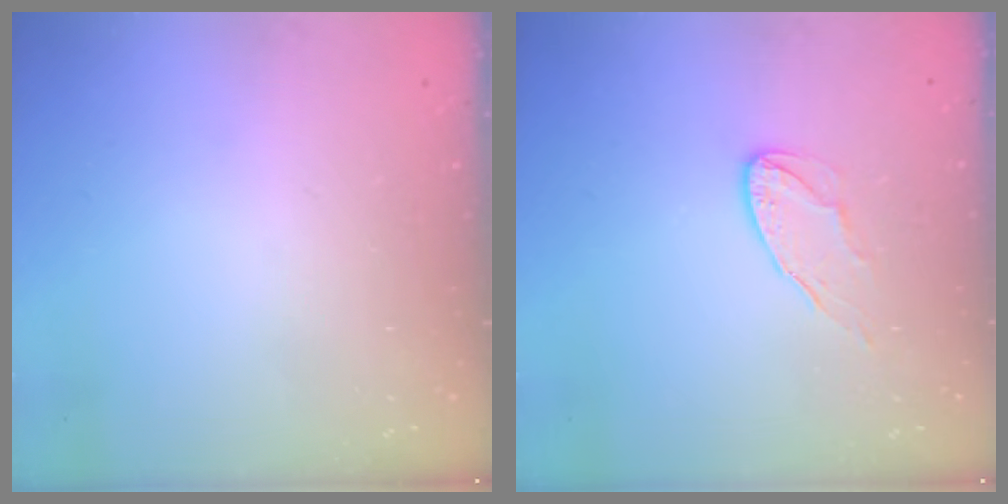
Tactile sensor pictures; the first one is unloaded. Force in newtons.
{"total": 6.8, "press": 6.8, "slide": 0.2}